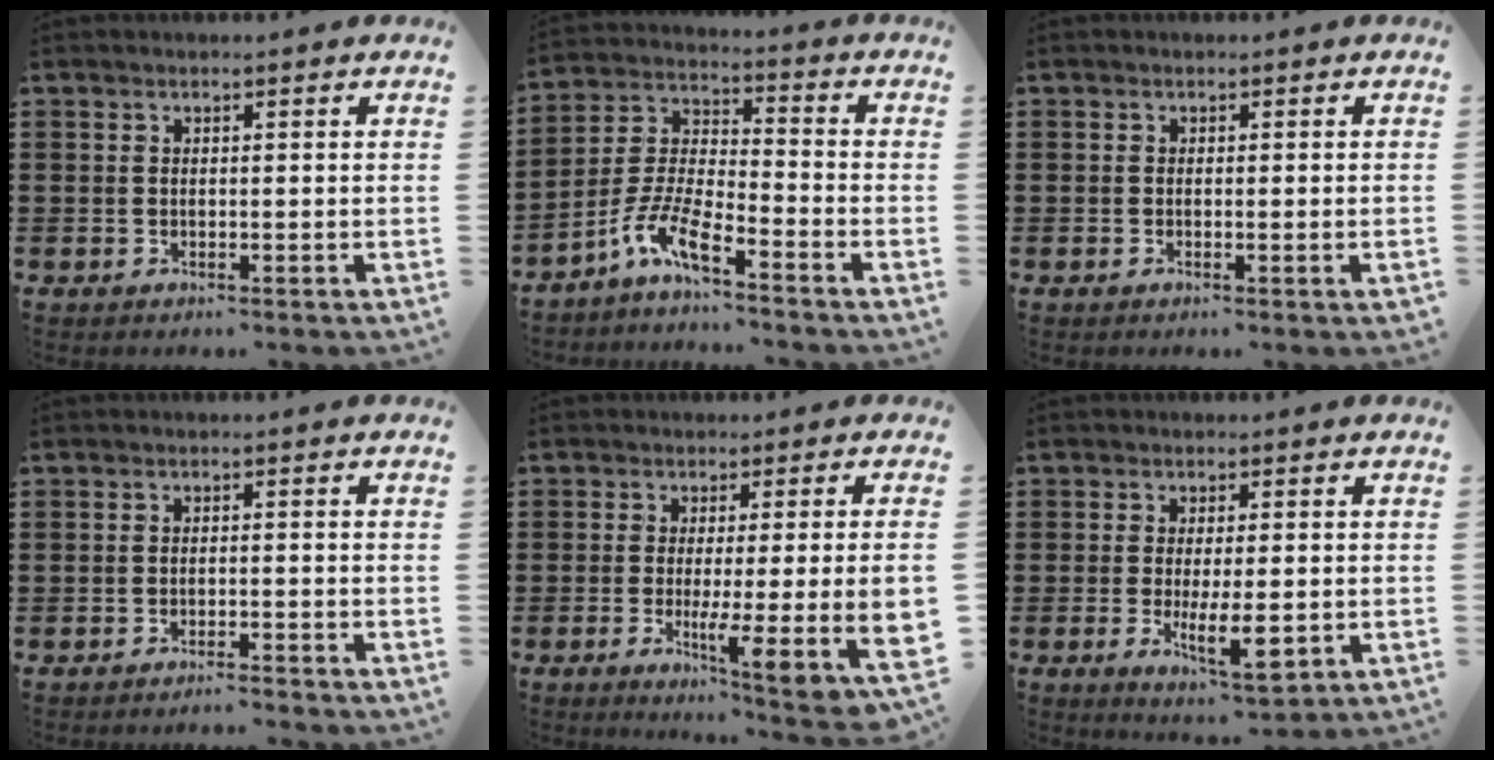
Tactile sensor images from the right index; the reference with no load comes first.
{"total": 7.5, "force": [-5.7, 1.3, 4.7], "torque": [-0.120, -0.010, -0.118]}
{"total": 0.7, "force": [-0.1, -0.1, 0.7], "torque": [-0.012, -0.005, -0.001]}
{"total": 1.5, "force": [-1.5, -0.2, 0.3], "torque": [-0.007, 0.002, -0.031]}
{"total": 8.7, "force": [-0.9, 0.8, 8.6], "torque": [-0.138, -0.027, -0.016]}
{"total": 6.7, "force": [-1.2, 2.1, 6.3], "torque": [-0.125, -0.013, -0.021]}